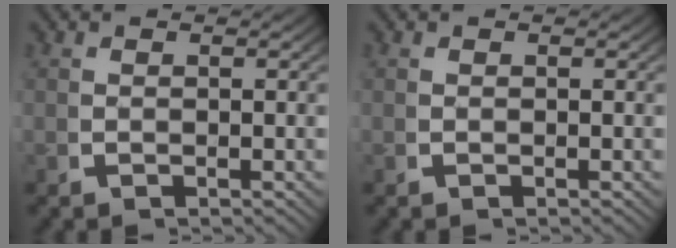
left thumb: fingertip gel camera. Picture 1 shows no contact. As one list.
[{"total": 0.0}]